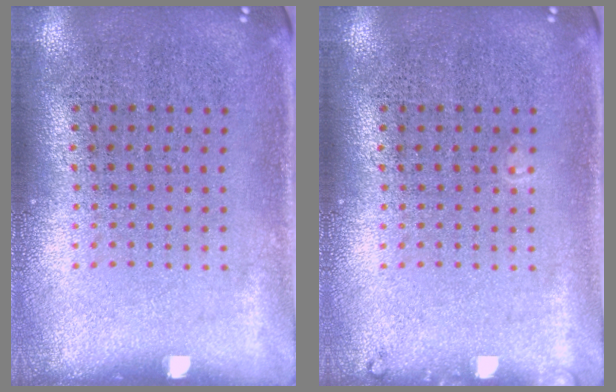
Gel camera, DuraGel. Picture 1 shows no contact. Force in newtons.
{"total": 0.7, "press": 0.7, "slide": 0.2}